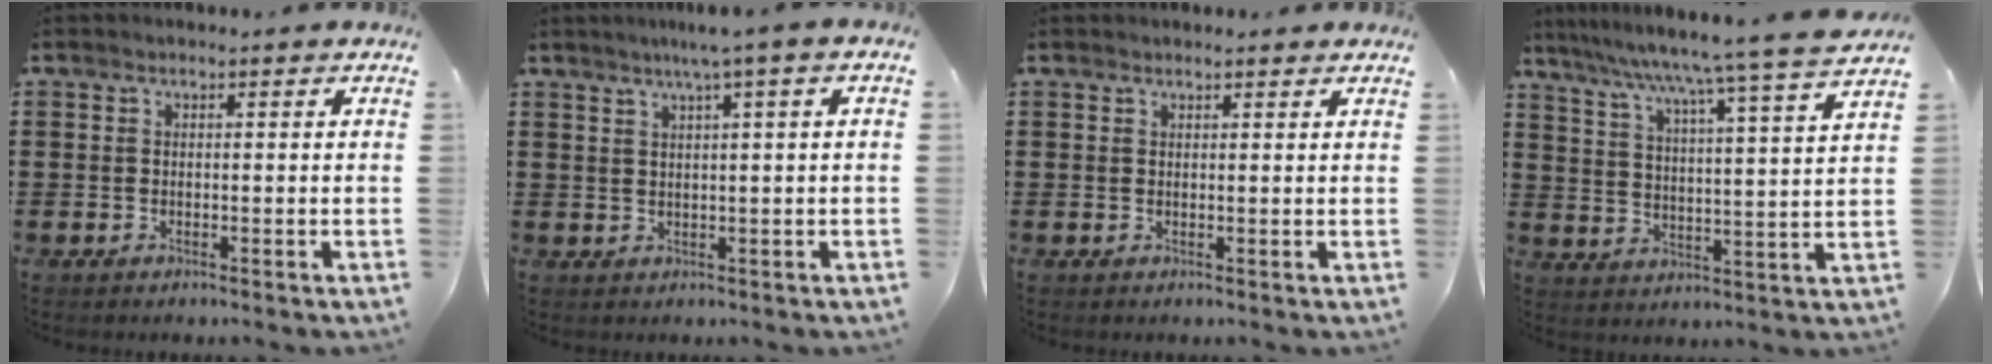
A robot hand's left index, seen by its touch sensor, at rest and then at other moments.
{"total": 2.7, "force": [1.0, -0.6, 2.4], "torque": [-0.045, -0.005, 0.015]}
{"total": 1.0, "force": [1.0, 0.1, 0.3], "torque": [-0.008, 0.000, 0.018]}
{"total": 6.6, "force": [5.7, -1.6, 2.9], "torque": [-0.081, -0.052, 0.085]}